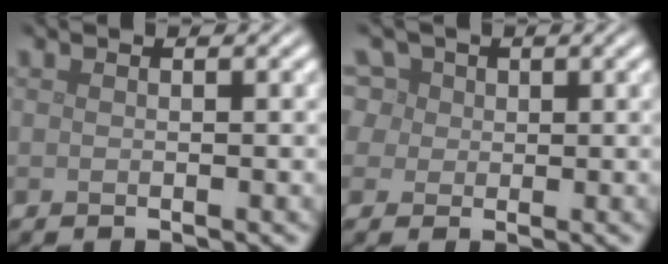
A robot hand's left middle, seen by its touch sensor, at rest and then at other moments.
{"total": 8.1, "force": [3.9, 6.0, 3.7], "torque": [-0.067, 0.035, 0.034]}